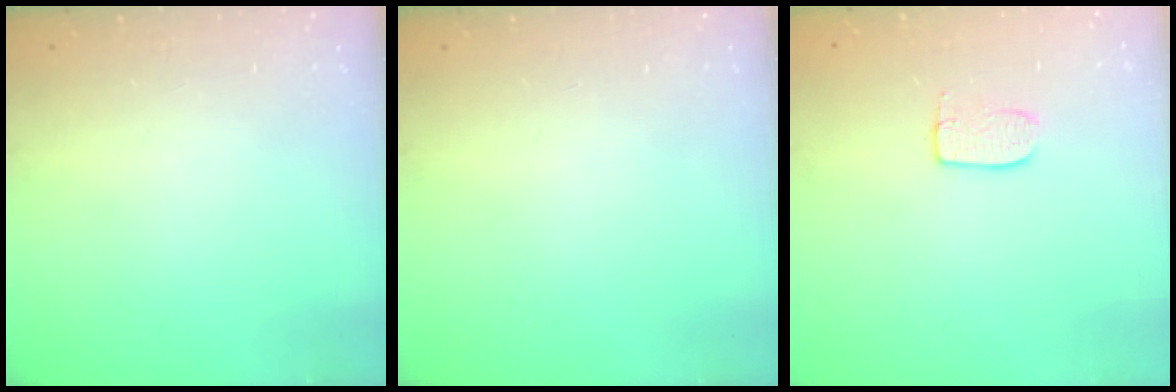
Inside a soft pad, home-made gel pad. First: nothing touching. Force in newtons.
{"total": 0.0}
{"total": 7.1, "press": 7.0, "slide": 0.4}